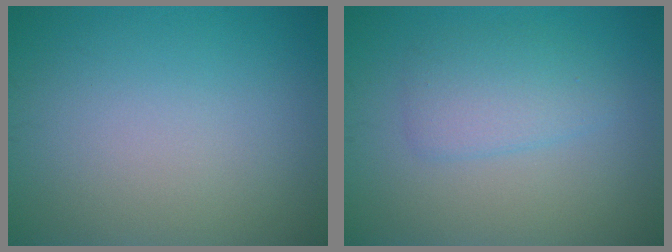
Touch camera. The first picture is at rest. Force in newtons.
{"total": 2.8, "press": 2.8, "slide": 0.1}